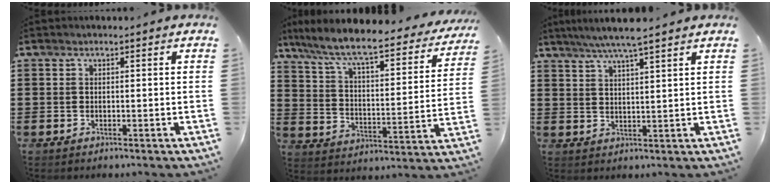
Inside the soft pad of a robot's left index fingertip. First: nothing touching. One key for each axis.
{"total": 8.4, "fx": 7.0, "fy": 0.6, "fz": 4.5, "tx": -0.116, "ty": -0.053, "tz": 0.113}
{"total": 5.3, "fx": 4.3, "fy": -0.3, "fz": 3.0, "tx": -0.069, "ty": -0.007, "tz": 0.076}